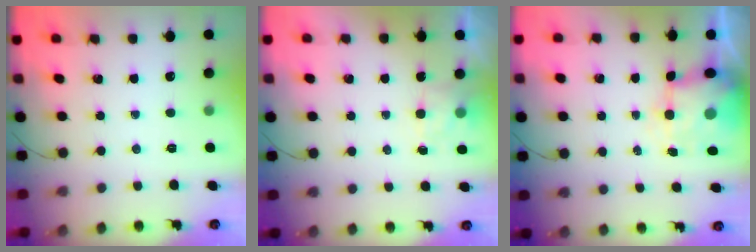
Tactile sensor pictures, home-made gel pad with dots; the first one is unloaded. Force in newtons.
{"total": 2.4, "press": 1.9, "slide": 1.4}
{"total": 5.7, "press": 5.5, "slide": 1.3}